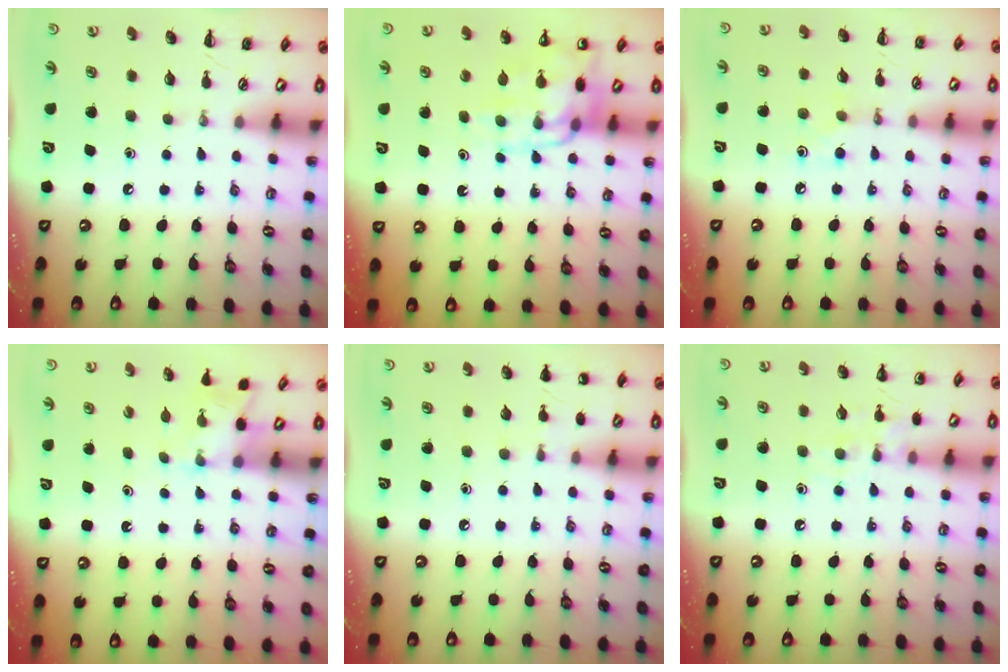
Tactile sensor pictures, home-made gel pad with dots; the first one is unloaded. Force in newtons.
{"total": 11.6, "press": 11.3, "slide": 2.8}
{"total": 5.1, "press": 4.8, "slide": 1.6}
{"total": 2.6, "press": 2.5, "slide": 0.9}
{"total": 4.7, "press": 4.5, "slide": 1.4}
{"total": 8.0, "press": 8.0, "slide": 0.8}